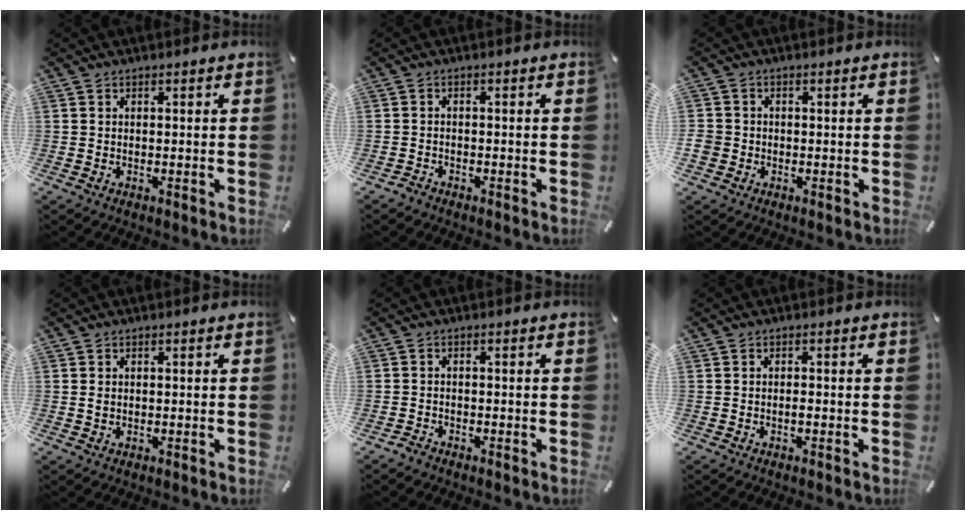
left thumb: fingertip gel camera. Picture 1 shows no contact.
{"total": 1.4, "force": [-1.3, 0.5, 0.2], "torque": [-0.004, 0.007, -0.028]}
{"total": 3.1, "force": [-0.6, 3.0, 0.6], "torque": [-0.008, 0.006, -0.010]}
{"total": 0.7, "force": [0.1, 0.5, 0.6], "torque": [-0.012, 0.001, 0.001]}
{"total": 1.5, "force": [-1.4, 0.4, 0.2], "torque": [-0.004, 0.006, -0.030]}
{"total": 0.9, "force": [-0.4, 0.3, 0.7], "torque": [-0.015, -0.003, -0.007]}